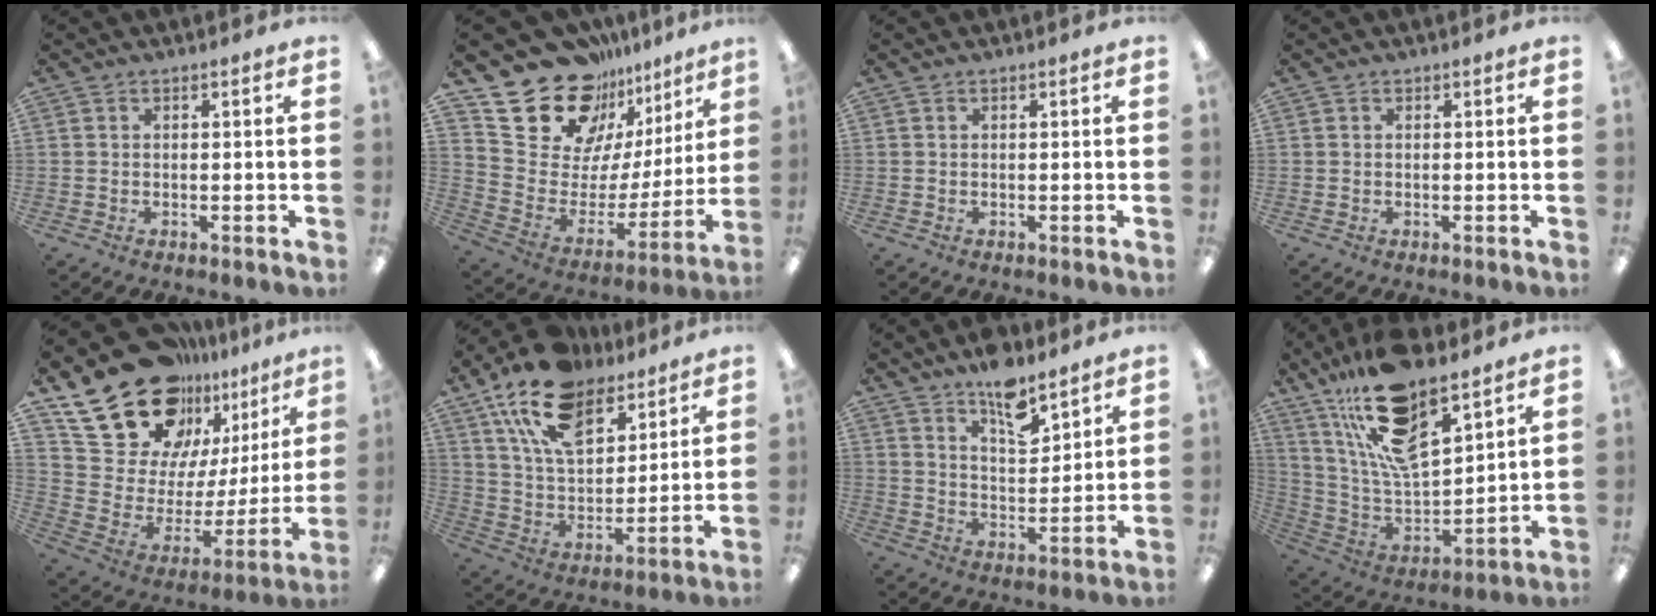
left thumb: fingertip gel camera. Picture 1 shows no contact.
{"total": 19.9, "force": [16.2, 10.2, 5.4], "torque": [-0.098, -0.135, 0.297]}
{"total": 0.0}
{"total": 0.0}
{"total": 25.1, "force": [18.6, 13.6, 9.9], "torque": [-0.178, -0.123, 0.356]}
{"total": 18.1, "force": [11.9, 9.7, 9.6], "torque": [-0.178, -0.049, 0.217]}
{"total": 10.5, "force": [8.1, 3.9, 5.2], "torque": [-0.070, -0.053, 0.140]}
{"total": 20.9, "force": [14.9, 7.3, 12.7], "torque": [-0.238, -0.084, 0.264]}